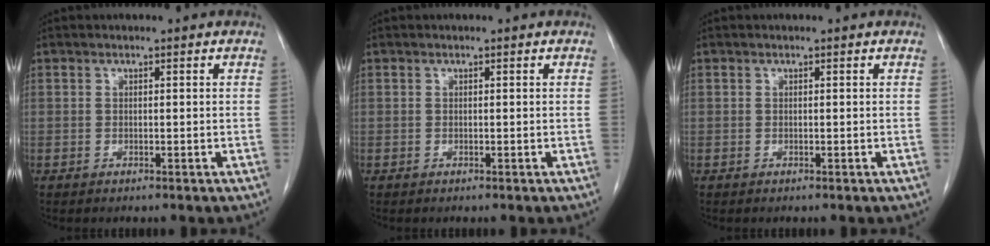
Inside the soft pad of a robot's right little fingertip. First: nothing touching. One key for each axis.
{"total": 0.0}
{"total": 0.0}